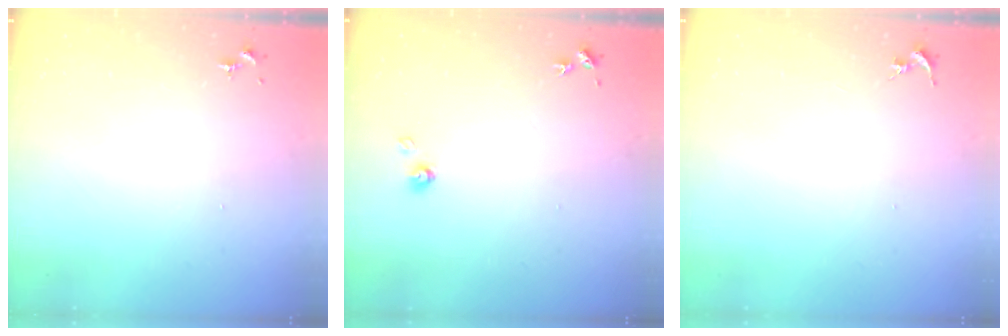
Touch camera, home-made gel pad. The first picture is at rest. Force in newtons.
{"total": 4.0, "press": 4.0, "slide": 0.3}
{"total": 0.0}